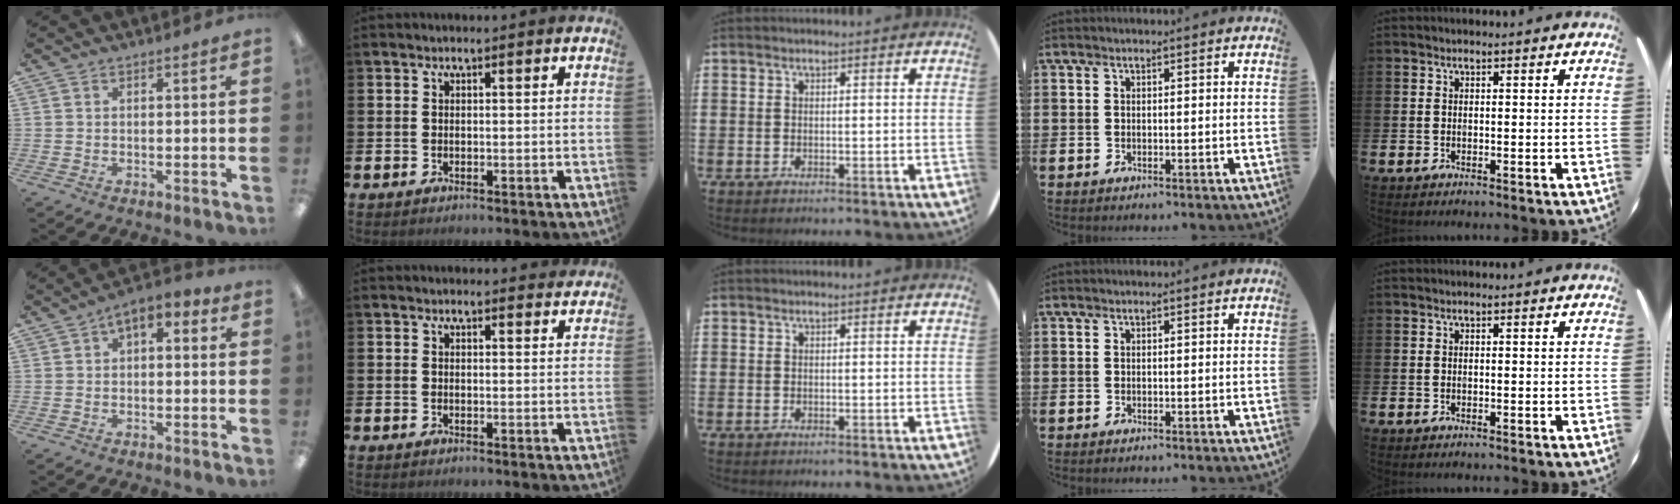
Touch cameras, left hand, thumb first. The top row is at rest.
{"thumb": {"total": 3.5, "force": [0.7, 2.4, 2.5], "torque": [-0.039, 0.002, 0.009]}, "index": {"total": 1.4, "force": [1.4, 0.3, 0.0], "torque": [0.010, -0.006, 0.023]}}